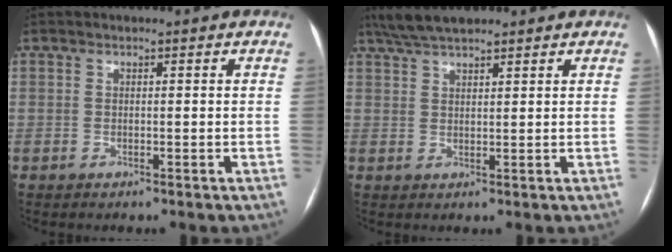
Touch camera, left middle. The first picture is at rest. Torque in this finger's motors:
{"motor_torque": [0.24, -0.23, 0.00, 0.01]}